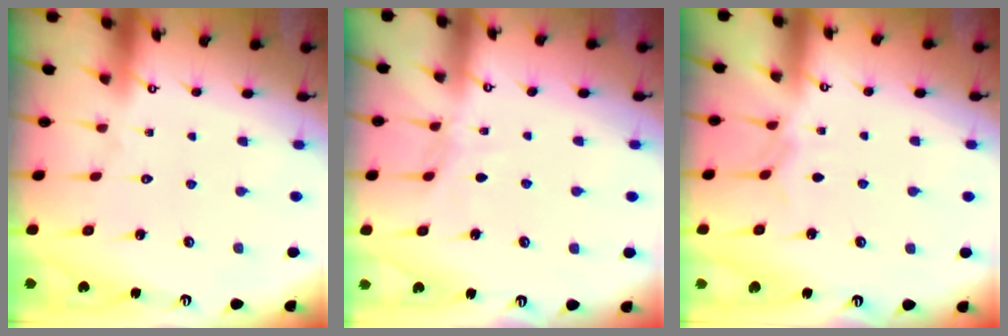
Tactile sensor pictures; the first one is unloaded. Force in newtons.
{"total": 3.5, "press": 3.5, "slide": 0.5}
{"total": 3.5, "press": 3.5, "slide": 0.5}